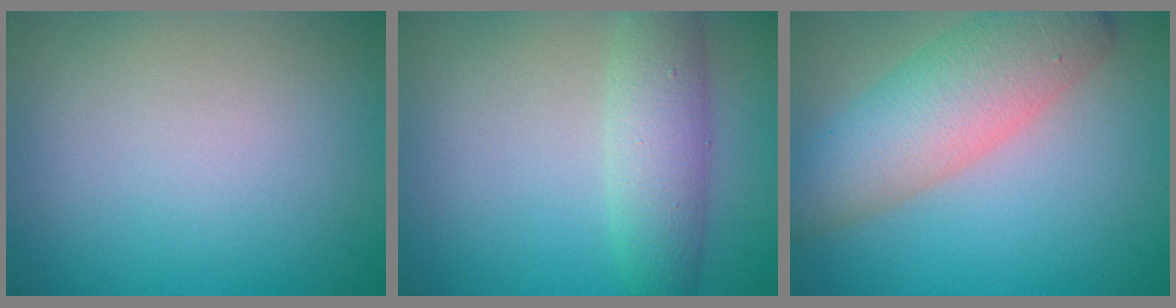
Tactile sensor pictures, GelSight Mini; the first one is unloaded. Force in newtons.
{"total": 4.5, "press": 4.5, "slide": 0.1}
{"total": 7.6, "press": 7.6, "slide": 0.4}